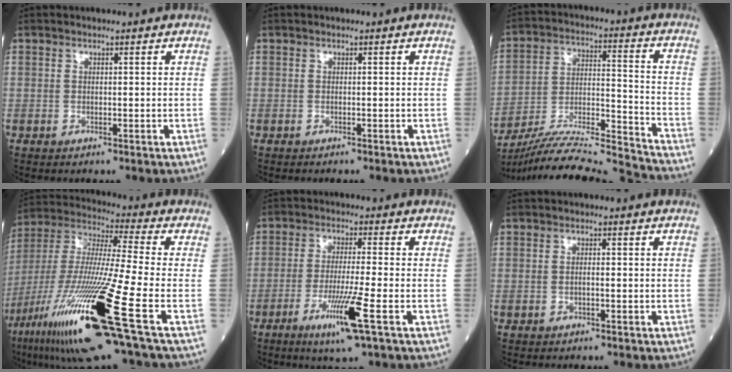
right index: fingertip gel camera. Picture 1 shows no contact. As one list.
[{"total": 0.7, "force": [-0.7, 0.0, 0.3], "torque": [-0.003, -0.001, -0.010]}, {"total": 20.4, "force": [-19.5, -1.5, 5.9], "torque": [-0.124, -0.005, -0.319]}, {"total": 24.7, "force": [-11.1, 0.3, 22.0], "torque": [-0.438, -0.060, -0.205]}, {"total": 8.3, "force": [-3.7, -0.8, 7.3], "torque": [-0.137, -0.024, -0.070]}, {"total": 0.9, "force": [-0.2, 0.2, 0.8], "torque": [-0.015, 0.002, -0.004]}]